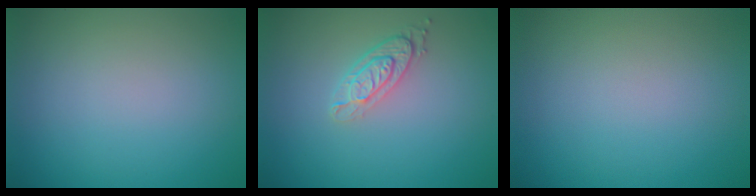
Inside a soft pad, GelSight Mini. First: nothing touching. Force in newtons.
{"total": 2.8, "press": 2.2, "slide": 1.7}
{"total": 0.0}